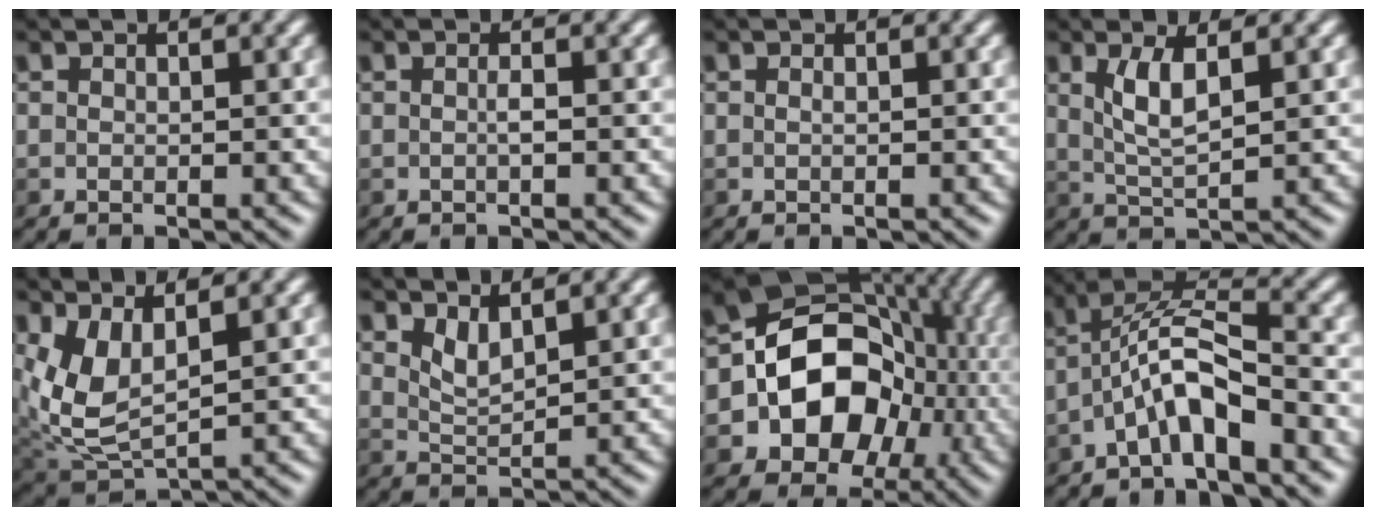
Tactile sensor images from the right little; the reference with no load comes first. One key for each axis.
{"total": 0.6, "fx": -0.2, "fy": -0.1, "fz": 0.5, "tx": -0.011, "ty": 0.002, "tz": -0.001}
{"total": 0.0}
{"total": 2.8, "fx": 1.1, "fy": 0.7, "fz": 2.5, "tx": -0.057, "ty": 0.002, "tz": 0.028}
{"total": 4.6, "fx": 1.3, "fy": 2.3, "fz": 3.8, "tx": -0.092, "ty": -0.009, "tz": 0.038}
{"total": 1.7, "fx": 1.3, "fy": 0.4, "fz": 1.0, "tx": -0.024, "ty": -0.005, "tz": 0.035}
{"total": 12.9, "fx": -1.9, "fy": 10.3, "fz": 7.5, "tx": -0.110, "ty": -0.001, "tz": -0.055}
{"total": 5.0, "fx": -3.1, "fy": 1.0, "fz": 3.8, "tx": -0.077, "ty": 0.017, "tz": -0.059}